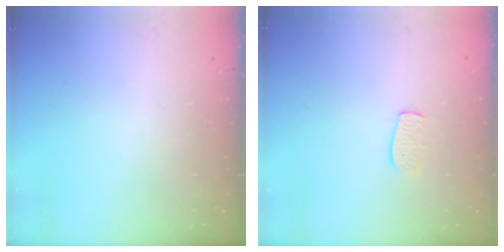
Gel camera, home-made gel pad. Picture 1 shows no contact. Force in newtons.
{"total": 6.9, "press": 6.8, "slide": 0.4}